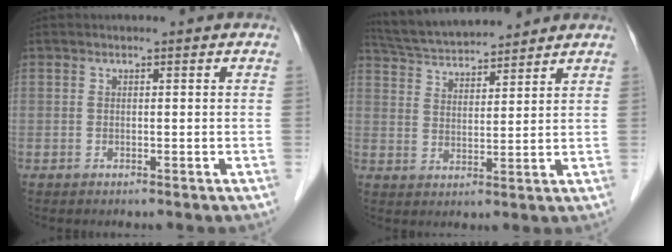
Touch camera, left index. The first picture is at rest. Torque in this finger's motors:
{"motor_torque": [-0.43, -0.59, 0.19, 0.04]}